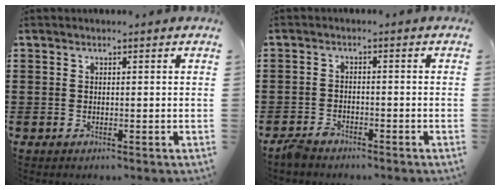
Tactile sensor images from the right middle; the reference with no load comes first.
{"total": 2.2, "force": [-2.0, 0.6, 0.6], "torque": [-0.031, -0.003, -0.044]}